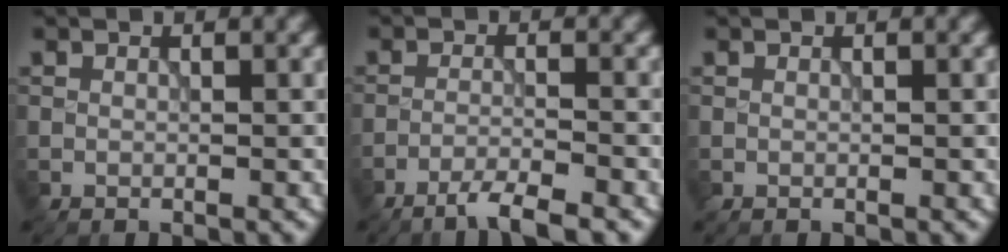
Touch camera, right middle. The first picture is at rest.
{"total": 3.3, "force": [-2.7, 0.3, 2.0], "torque": [-0.029, 0.002, -0.058]}
{"total": 0.0}